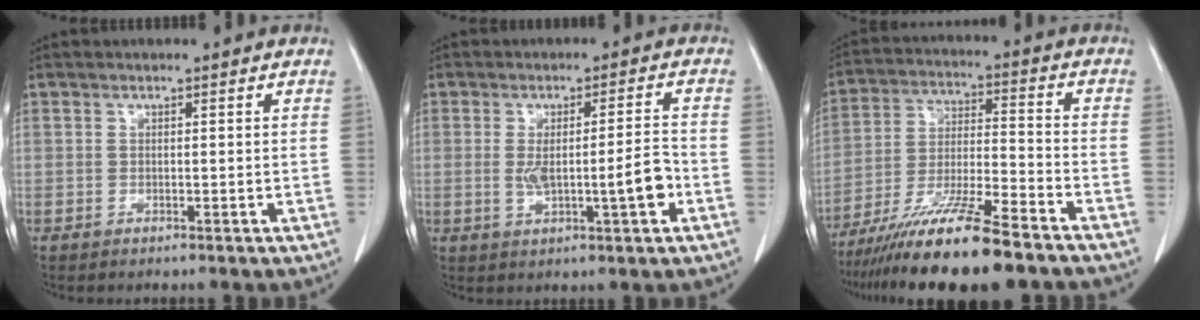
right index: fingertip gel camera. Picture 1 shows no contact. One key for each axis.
{"total": 7.4, "fx": -1.4, "fy": 1.0, "fz": 7.2, "tx": -0.116, "ty": 0.007, "tz": -0.015}
{"total": 15.7, "fx": -12.0, "fy": 0.6, "fz": 10.1, "tx": -0.198, "ty": -0.031, "tz": -0.213}